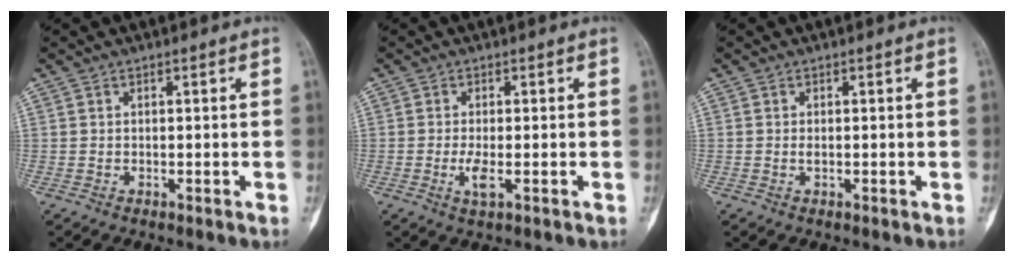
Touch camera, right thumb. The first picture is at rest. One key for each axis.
{"total": 2.9, "fx": -0.8, "fy": 0.8, "fz": 2.7, "tx": -0.062, "ty": -0.006, "tz": -0.015}
{"total": 0.6, "fx": 0.0, "fy": 0.2, "fz": 0.5, "tx": -0.010, "ty": 0.000, "tz": -0.001}